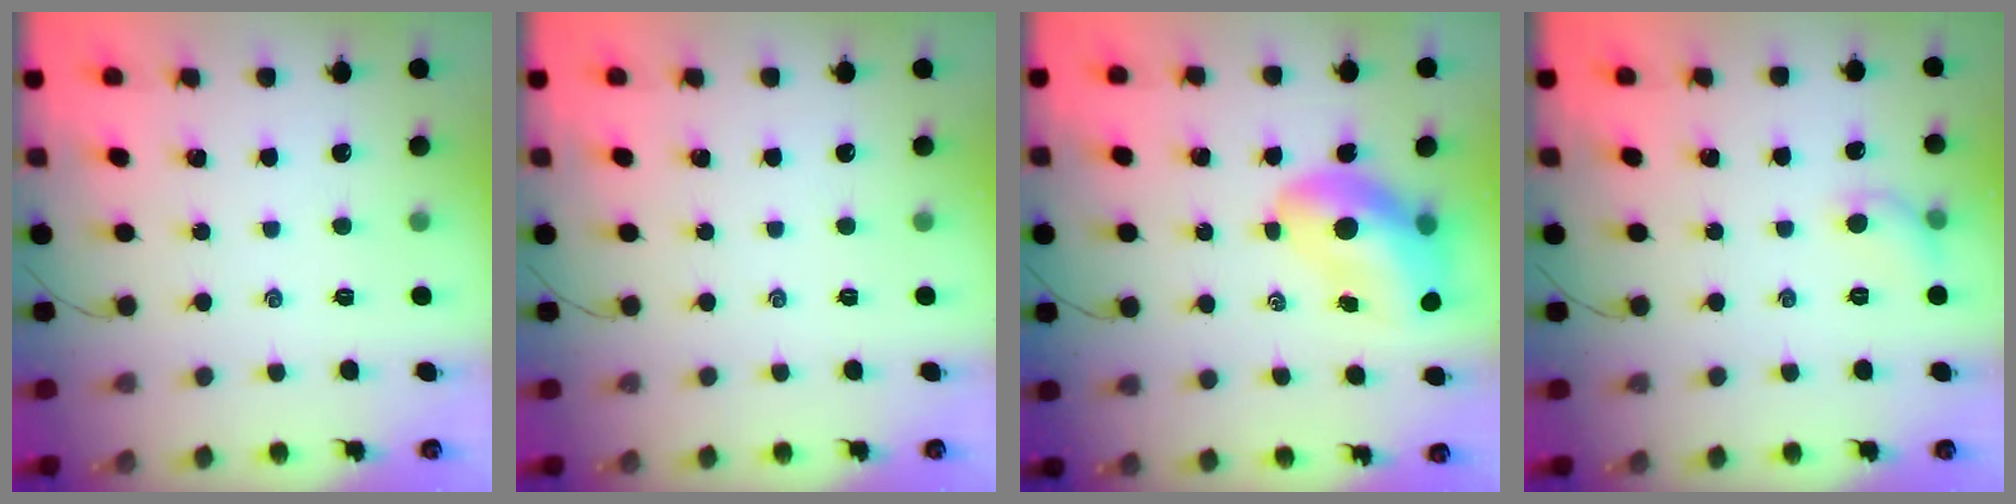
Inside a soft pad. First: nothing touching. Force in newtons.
{"total": 0.0}
{"total": 13.9, "press": 13.3, "slide": 3.9}
{"total": 5.6, "press": 5.4, "slide": 1.5}